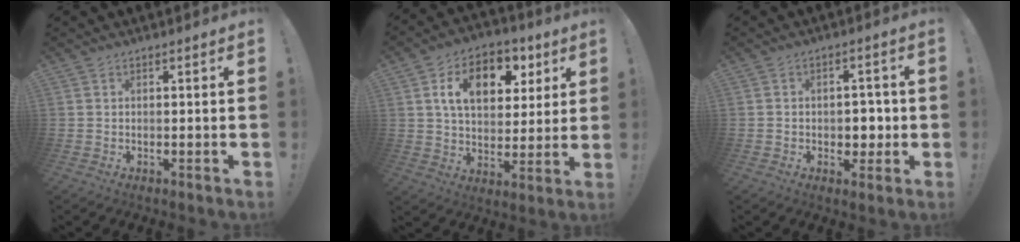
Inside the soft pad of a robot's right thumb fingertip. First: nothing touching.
{"total": 14.9, "force": [6.0, 9.8, 9.4], "torque": [-0.139, -0.018, 0.107]}
{"total": 5.2, "force": [-1.0, 4.5, 2.4], "torque": [-0.029, 0.011, -0.015]}